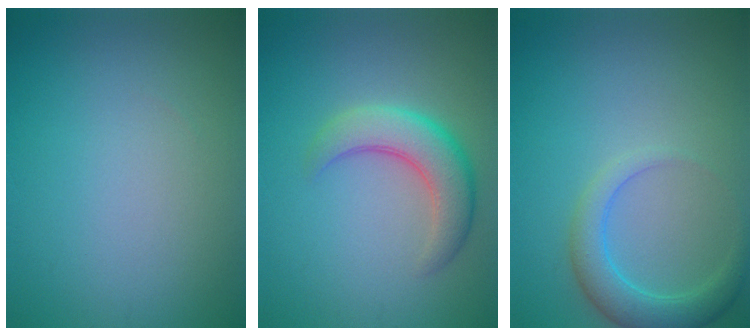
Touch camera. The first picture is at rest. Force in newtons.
{"total": 4.6, "press": 4.6, "slide": 0.2}
{"total": 3.4, "press": 3.4, "slide": 0.3}